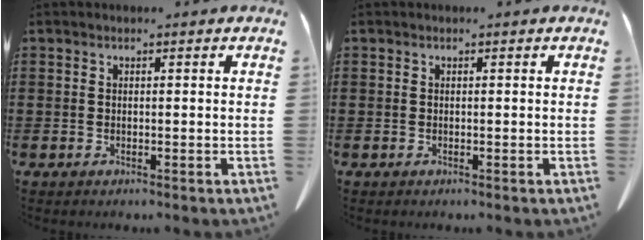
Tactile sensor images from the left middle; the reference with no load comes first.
{"total": 0.0}